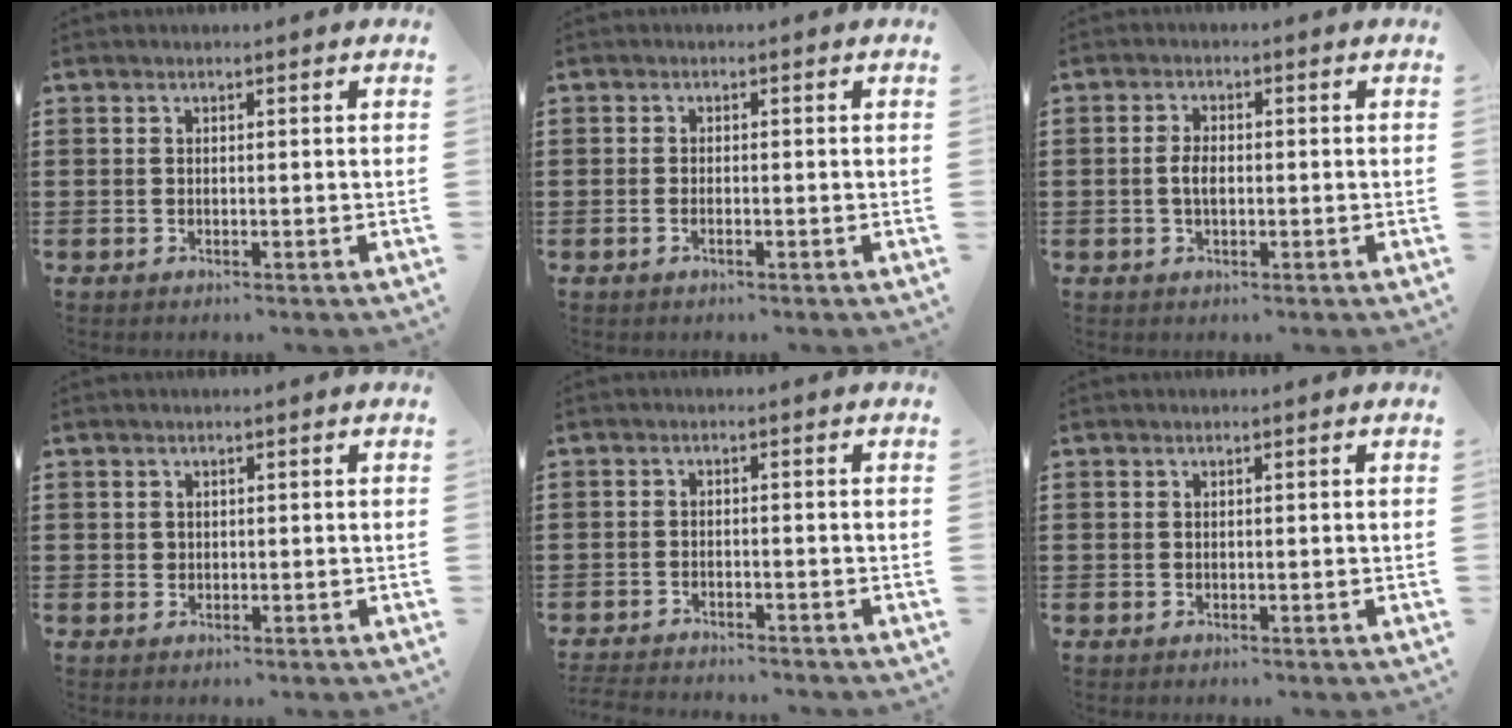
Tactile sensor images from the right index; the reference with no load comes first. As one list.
[{"total": 0.6, "force": [-0.4, 0.1, 0.5], "torque": [-0.012, -0.005, -0.005]}, {"total": 2.7, "force": [-0.3, 1.3, 2.4], "torque": [-0.053, 0.000, -0.007]}, {"total": 0.8, "force": [0.2, 0.7, 0.2], "torque": [-0.005, 0.005, 0.004]}, {"total": 2.1, "force": [-2.1, 0.0, -0.1], "torque": [-0.004, -0.002, -0.044]}, {"total": 0.0}]